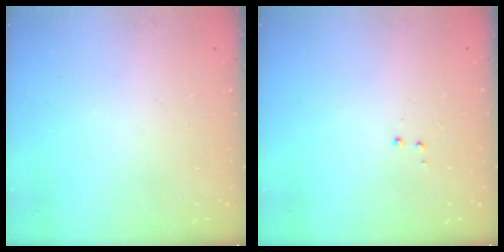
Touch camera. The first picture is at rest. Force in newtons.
{"total": 3.0, "press": 2.9, "slide": 0.6}